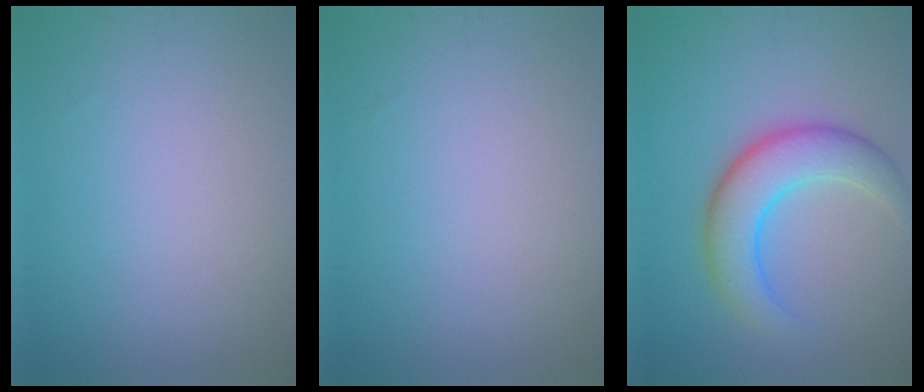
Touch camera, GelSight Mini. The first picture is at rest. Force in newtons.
{"total": 0.0}
{"total": 6.0, "press": 6.0, "slide": 0.2}